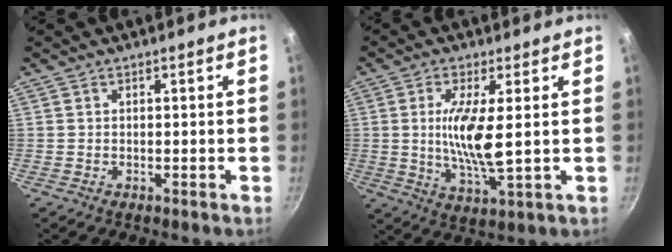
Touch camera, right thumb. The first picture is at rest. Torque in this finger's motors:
{"motor_torque": [1.13, 2.59, 1.66, -0.11, 0.49]}